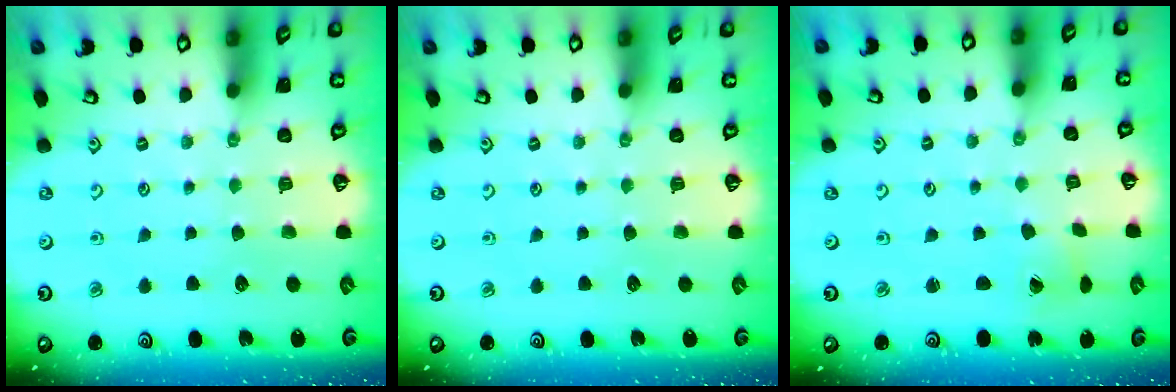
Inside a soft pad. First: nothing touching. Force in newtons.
{"total": 0.0}
{"total": 1.6, "press": 1.5, "slide": 0.3}